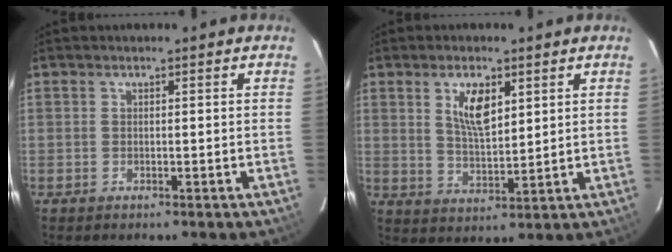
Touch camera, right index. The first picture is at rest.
{"total": 7.1, "force": [3.1, 3.0, 5.6], "torque": [-0.099, 0.000, 0.063]}